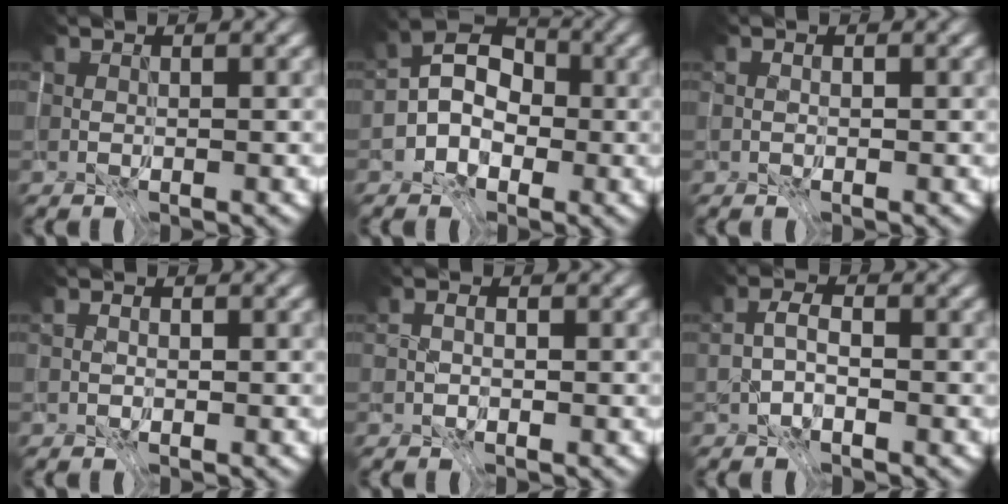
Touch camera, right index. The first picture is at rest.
{"total": 3.7, "force": [-3.7, -0.2, -0.7], "torque": [0.054, -0.005, -0.063]}
{"total": 1.4, "force": [0.5, 1.1, 0.7], "torque": [0.001, 0.005, -0.003]}
{"total": 2.0, "force": [0.7, 1.6, 1.0], "torque": [-0.004, 0.003, -0.004]}
{"total": 2.1, "force": [0.0, 1.9, 0.9], "torque": [-0.007, 0.003, -0.023]}
{"total": 3.3, "force": [-3.1, -1.2, -0.4], "torque": [0.061, -0.004, -0.064]}